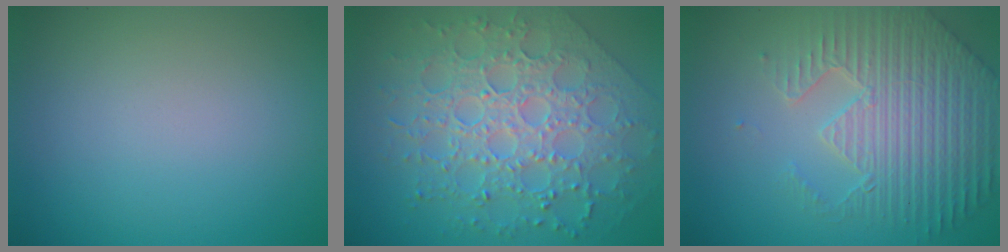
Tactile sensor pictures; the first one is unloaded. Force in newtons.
{"total": 8.8, "press": 6.3, "slide": 6.1}
{"total": 6.6, "press": 5.3, "slide": 4.0}